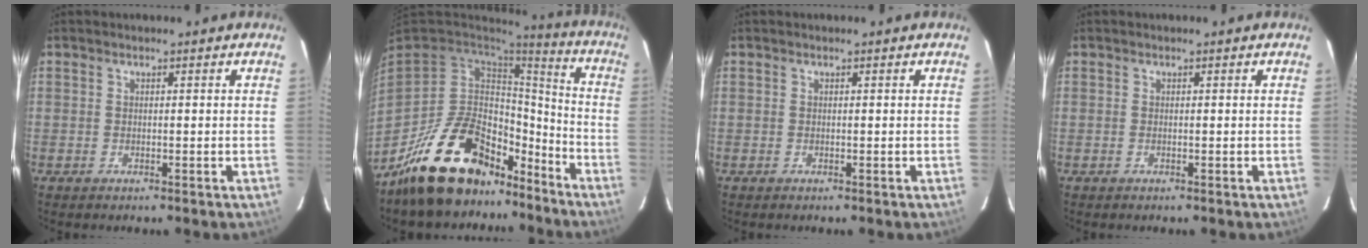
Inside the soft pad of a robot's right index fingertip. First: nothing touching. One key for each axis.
{"total": 22.2, "fx": -15.9, "fy": 11.1, "fz": 10.8, "tx": -0.215, "ty": 0.030, "tz": -0.241}
{"total": 0.0}
{"total": 0.0}